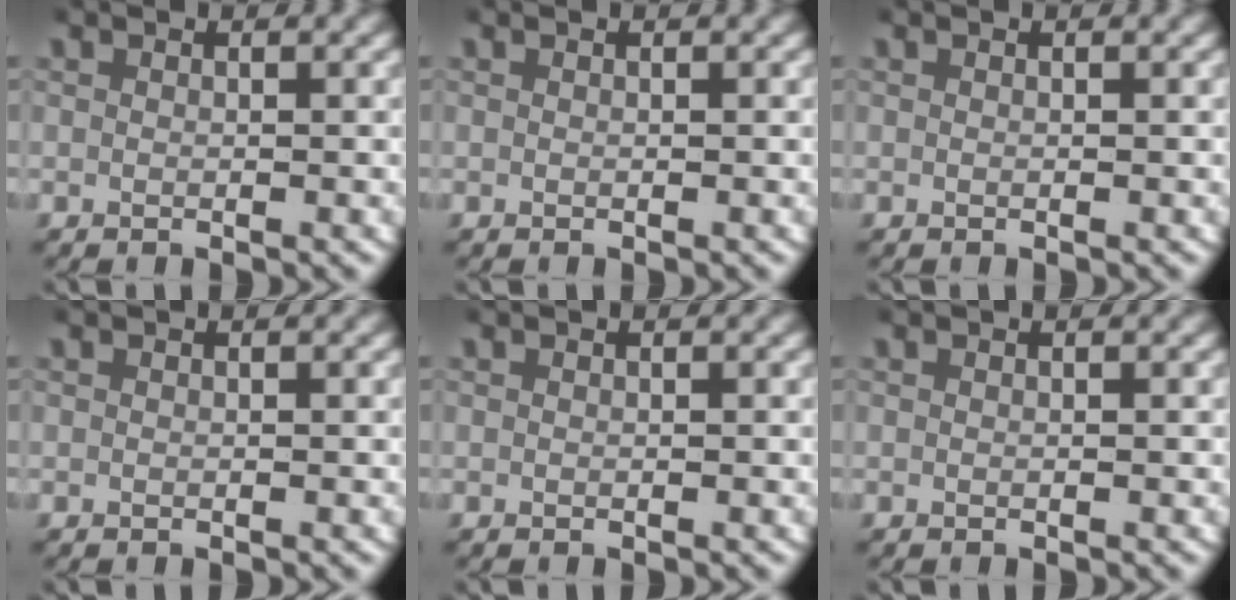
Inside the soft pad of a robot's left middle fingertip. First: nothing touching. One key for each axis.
{"total": 0.0}
{"total": 0.0}
{"total": 0.0}
{"total": 0.0}
{"total": 0.0}